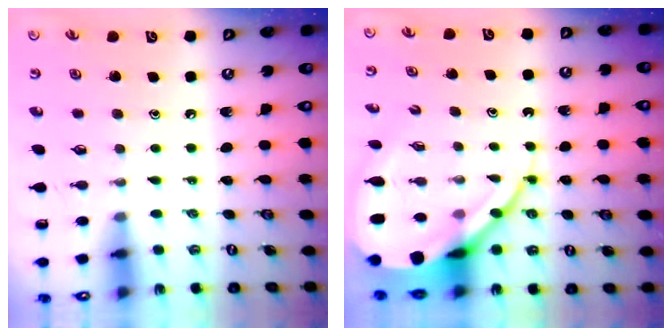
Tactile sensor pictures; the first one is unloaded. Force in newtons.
{"total": 13.1, "press": 13.1, "slide": 1.2}